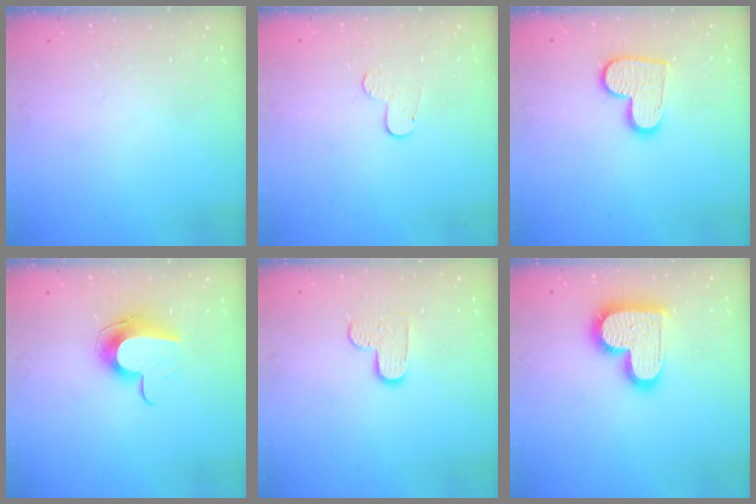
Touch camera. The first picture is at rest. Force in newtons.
{"total": 6.5, "press": 6.5, "slide": 0.6}
{"total": 11.4, "press": 11.3, "slide": 0.7}
{"total": 10.2, "press": 10.2, "slide": 0.2}
{"total": 6.8, "press": 6.8, "slide": 0.3}
{"total": 17.8, "press": 17.7, "slide": 1.3}